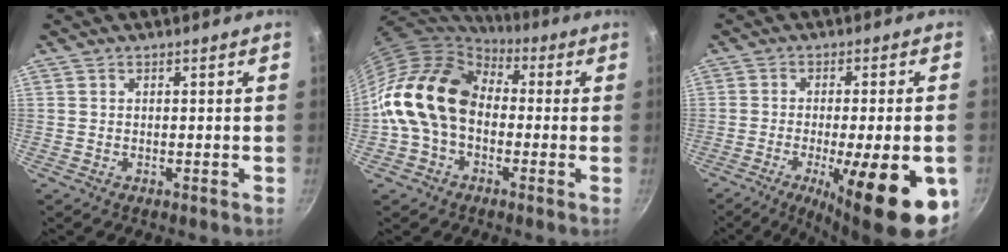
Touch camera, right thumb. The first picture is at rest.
{"total": 16.9, "force": [-0.5, 12.2, 11.6], "torque": [-0.182, 0.041, -0.025]}
{"total": 19.2, "force": [-7.3, 5.1, 17.0], "torque": [-0.231, -0.003, -0.099]}